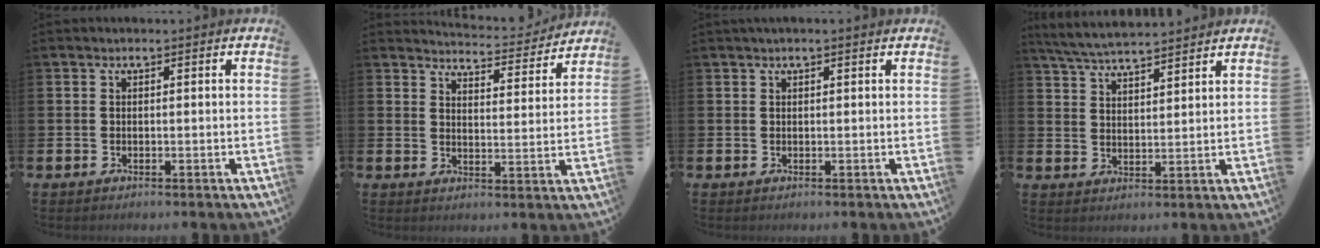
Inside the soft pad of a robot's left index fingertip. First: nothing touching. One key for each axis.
{"total": 4.7, "fx": 4.7, "fy": 0.4, "fz": 0.3, "tx": -0.012, "ty": -0.040, "tz": 0.079}
{"total": 0.6, "fx": 0.4, "fy": 0.0, "fz": 0.4, "tx": -0.007, "ty": 0.000, "tz": 0.007}
{"total": 5.5, "fx": 5.4, "fy": 0.3, "fz": 1.1, "tx": -0.042, "ty": -0.023, "tz": 0.099}